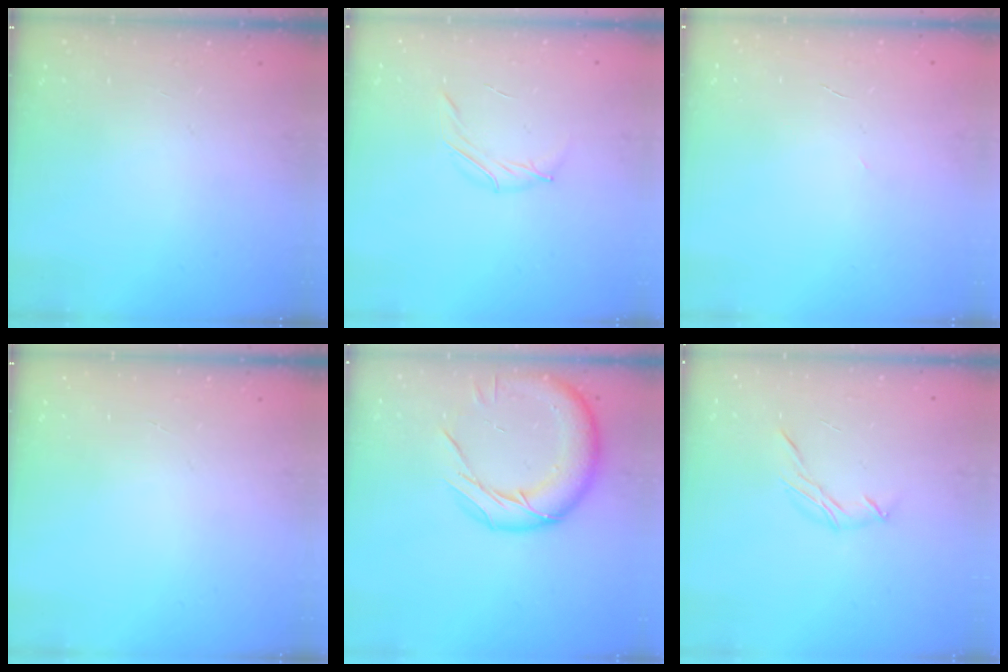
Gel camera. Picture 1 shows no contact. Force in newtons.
{"total": 4.2, "press": 4.0, "slide": 1.1}
{"total": 1.8, "press": 1.7, "slide": 0.5}
{"total": 0.0}
{"total": 17.3, "press": 17.2, "slide": 1.8}
{"total": 6.6, "press": 6.4, "slide": 1.6}